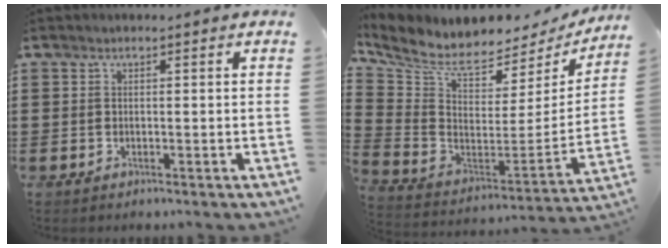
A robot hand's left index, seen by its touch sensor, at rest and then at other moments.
{"total": 6.0, "force": [5.1, 1.8, 2.6], "torque": [-0.084, -0.052, 0.086]}